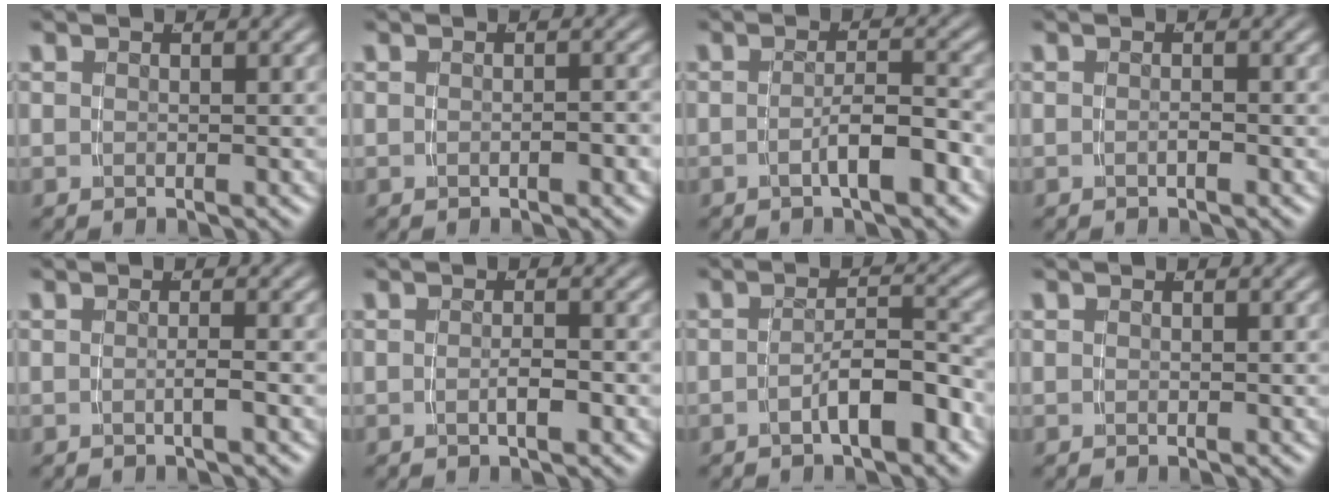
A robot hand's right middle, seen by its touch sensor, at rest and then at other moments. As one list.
[{"total": 0.8, "force": [-0.6, 0.1, 0.4], "torque": [-0.005, 0.003, -0.013]}, {"total": 3.0, "force": [-2.0, 0.0, 2.2], "torque": [-0.026, -0.001, -0.033]}, {"total": 0.5, "force": [-0.5, -0.1, 0.2], "torque": [-0.003, 0.002, -0.010]}, {"total": 0.9, "force": [-0.6, -0.5, 0.5], "torque": [-0.005, 0.000, -0.010]}, {"total": 1.2, "force": [-0.8, -0.1, 0.9], "torque": [-0.014, -0.003, -0.012]}, {"total": 4.0, "force": [-2.9, 0.6, 2.7], "torque": [-0.031, -0.001, -0.045]}, {"total": 0.0}]